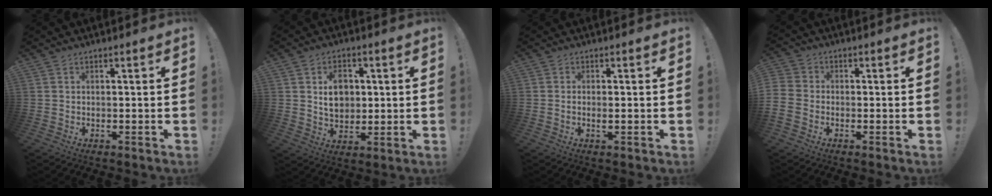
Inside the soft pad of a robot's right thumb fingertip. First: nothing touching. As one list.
[{"total": 9.1, "force": [1.9, 7.3, 5.2], "torque": [-0.063, -0.002, 0.038]}, {"total": 1.4, "force": [-0.2, 0.3, 1.4], "torque": [-0.016, -0.004, -0.005]}, {"total": 5.8, "force": [-2.7, 4.5, 2.3], "torque": [-0.058, 0.018, -0.050]}]